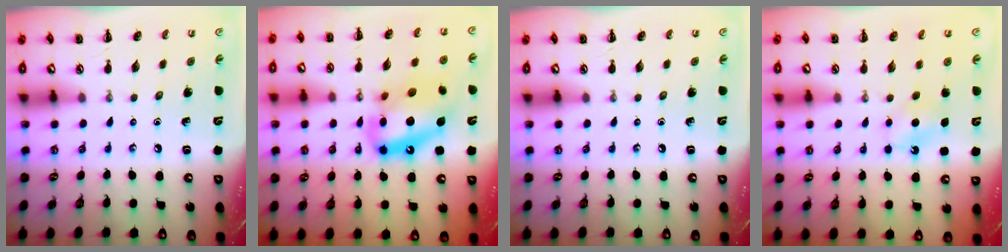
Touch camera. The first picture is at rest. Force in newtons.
{"total": 17.9, "press": 17.3, "slide": 4.9}
{"total": 0.0}
{"total": 6.1, "press": 5.9, "slide": 1.7}